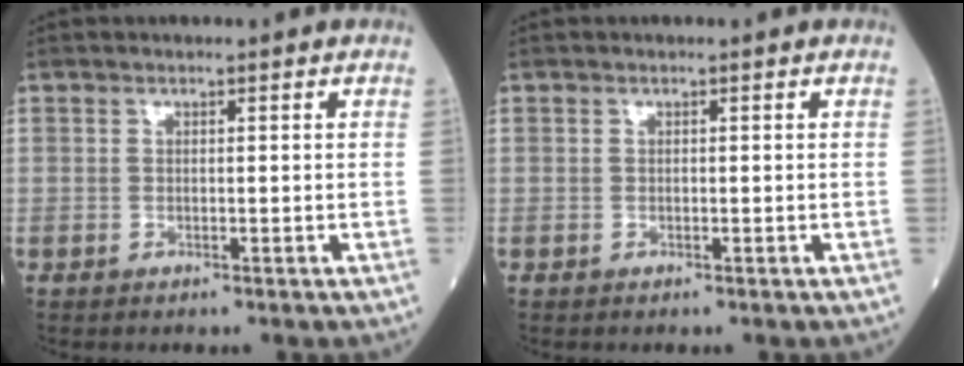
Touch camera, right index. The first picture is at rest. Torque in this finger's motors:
{"motor_torque": [0.11, -0.06, 0.05, 0.02]}